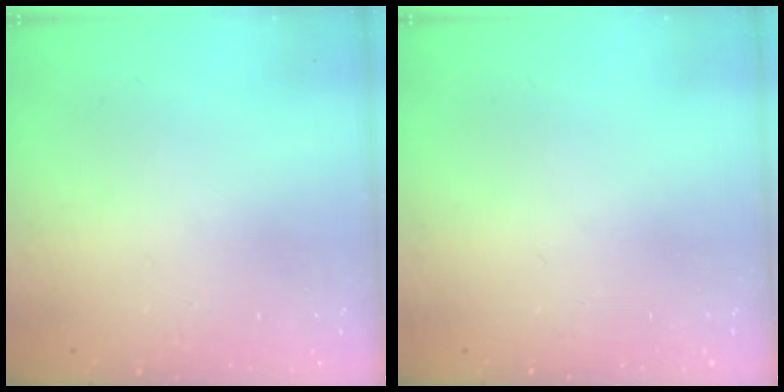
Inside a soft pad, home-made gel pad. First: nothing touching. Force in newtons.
{"total": 2.8, "press": 2.2, "slide": 1.7}